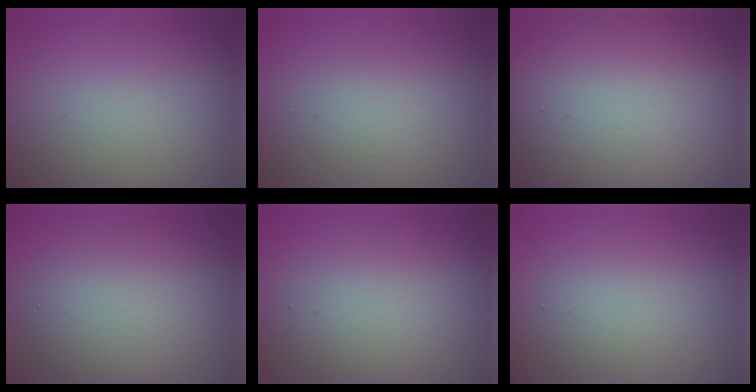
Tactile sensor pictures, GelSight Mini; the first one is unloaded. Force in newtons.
{"total": 1.6, "press": 1.6, "slide": 0.1}
{"total": 17.9, "press": 17.9, "slide": 1.2}
{"total": 4.9, "press": 4.9, "slide": 0.4}
{"total": 3.5, "press": 3.5, "slide": 0.2}
{"total": 2.6, "press": 2.6, "slide": 0.1}